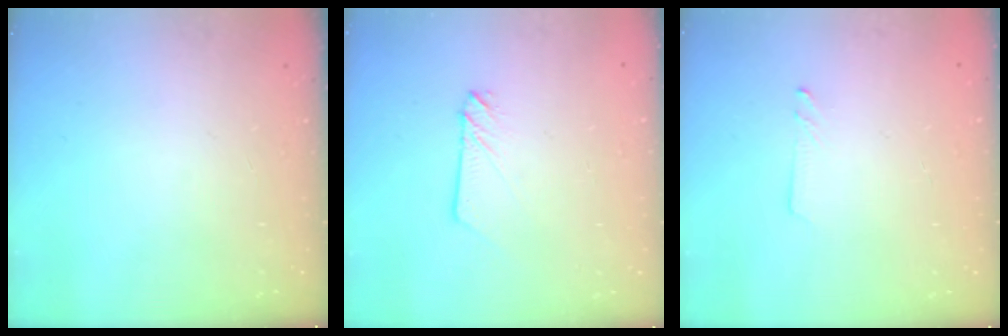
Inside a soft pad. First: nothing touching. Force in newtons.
{"total": 2.1, "press": 2.1, "slide": 0.1}
{"total": 1.6, "press": 1.6, "slide": 0.1}